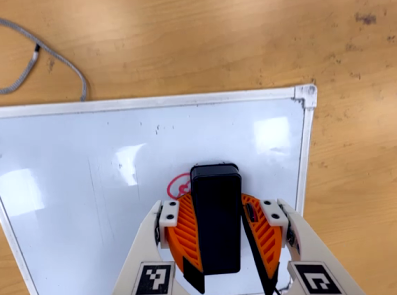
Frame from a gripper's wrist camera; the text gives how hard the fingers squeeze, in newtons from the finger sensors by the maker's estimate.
{"total": 14.6, "left": 16.6, "right": 12.5}